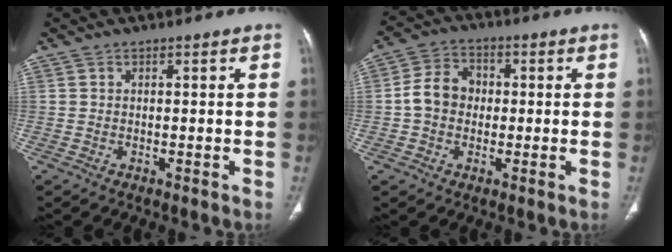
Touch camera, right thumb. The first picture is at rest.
{"total": 7.4, "force": [-0.3, 6.2, 4.2], "torque": [-0.059, 0.021, -0.015]}